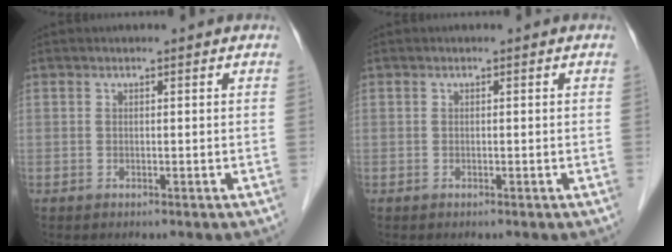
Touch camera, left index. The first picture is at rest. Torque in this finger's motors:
{"motor_torque": [0.00, 0.00, 0.00, 0.00]}